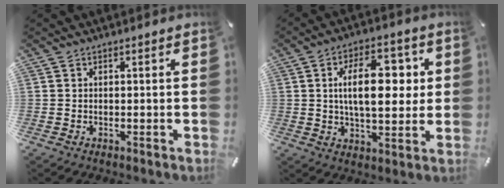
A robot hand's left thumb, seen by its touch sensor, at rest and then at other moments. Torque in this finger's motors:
{"motor_torque": [1.58, 1.50, 1.56, -0.27, 0.22]}